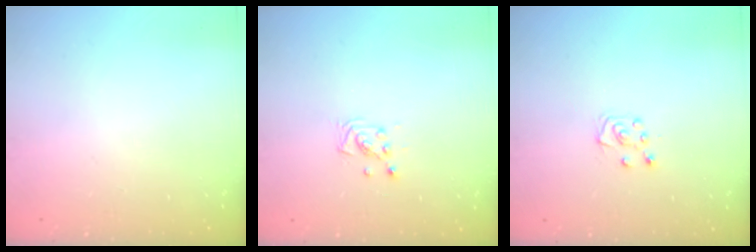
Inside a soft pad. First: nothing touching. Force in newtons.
{"total": 2.9, "press": 2.9, "slide": 0.3}
{"total": 5.8, "press": 5.8, "slide": 0.8}